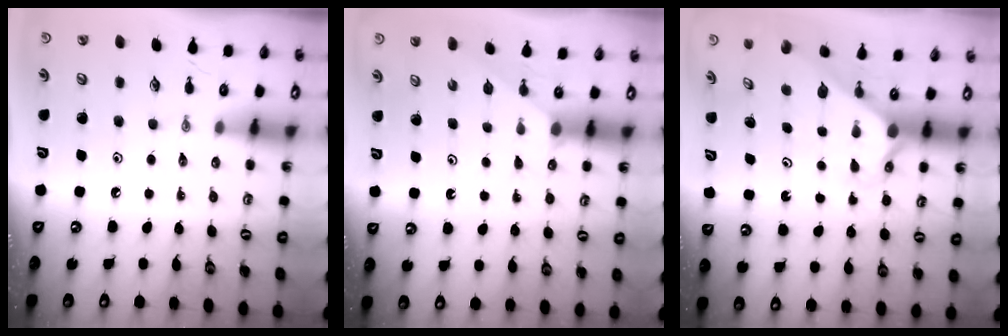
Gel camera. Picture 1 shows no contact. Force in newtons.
{"total": 1.8, "press": 1.8, "slide": 0.2}
{"total": 2.6, "press": 2.6, "slide": 0.2}